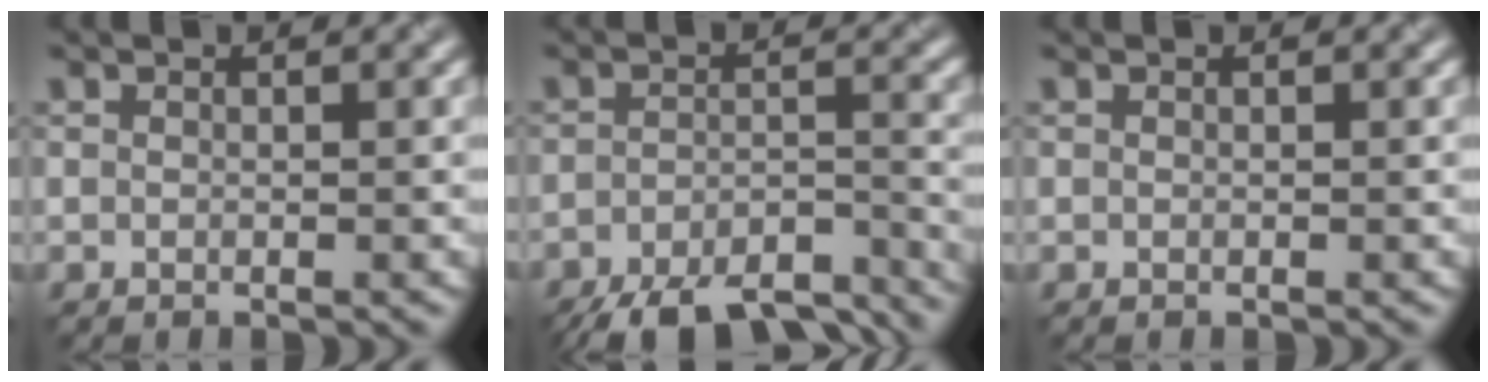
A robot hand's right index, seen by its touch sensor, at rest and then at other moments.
{"total": 11.7, "force": [-10.0, 3.4, 5.0], "torque": [-0.077, -0.033, -0.136]}
{"total": 0.0}